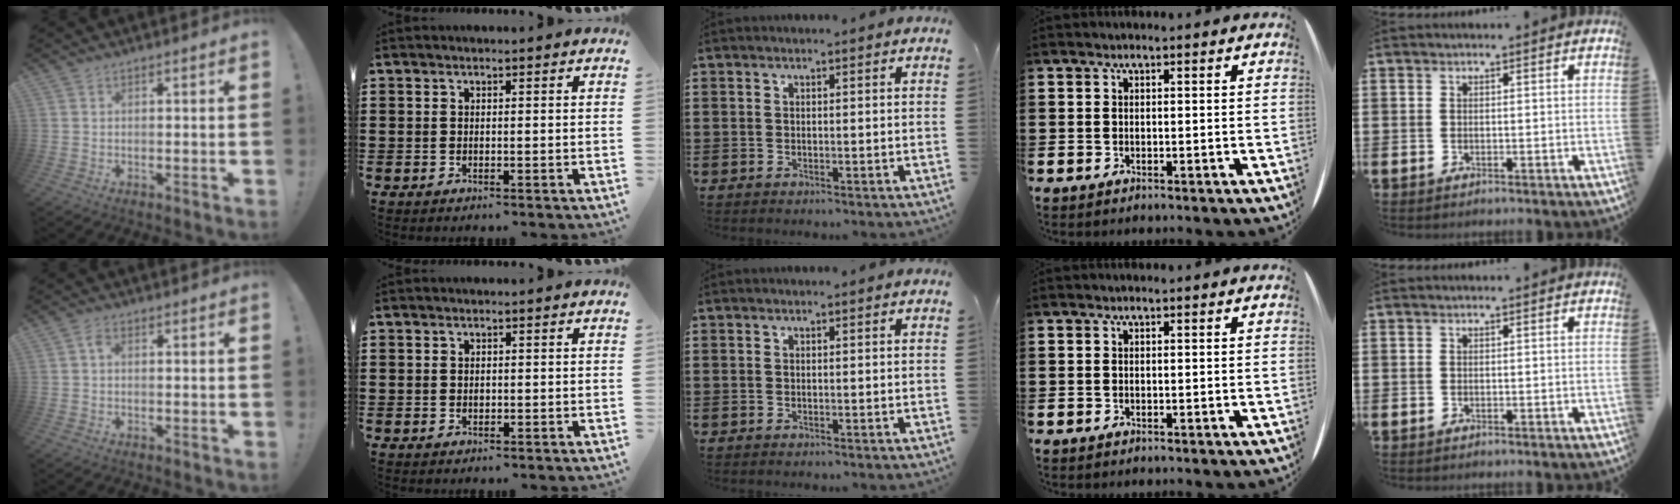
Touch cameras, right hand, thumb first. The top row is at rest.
{"thumb": {"total": 1.5, "force": [0.2, 1.0, 1.1], "torque": [-0.020, 0.003, 0.001]}, "index": {"total": 0.6, "force": [0.1, 0.5, 0.3], "torque": [-0.008, 0.000, 0.004]}}